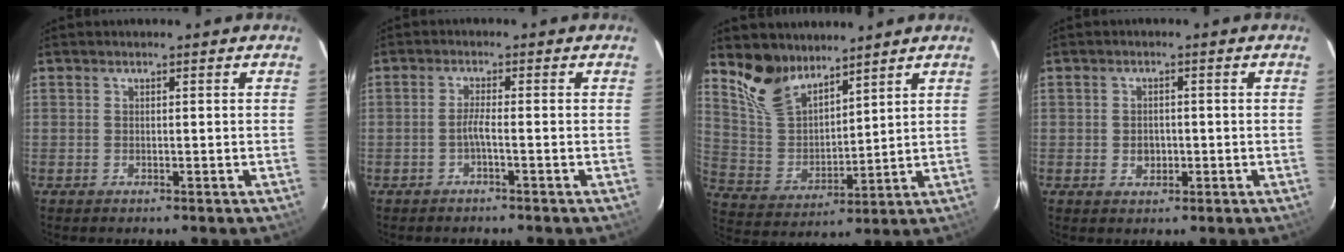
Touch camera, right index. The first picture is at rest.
{"total": 1.7, "force": [-0.9, -0.3, 1.4], "torque": [-0.030, 0.000, -0.019]}
{"total": 11.1, "force": [8.8, 5.3, 4.2], "torque": [-0.092, 0.013, 0.185]}
{"total": 2.7, "force": [-0.5, 2.3, 1.4], "torque": [-0.022, 0.003, -0.006]}